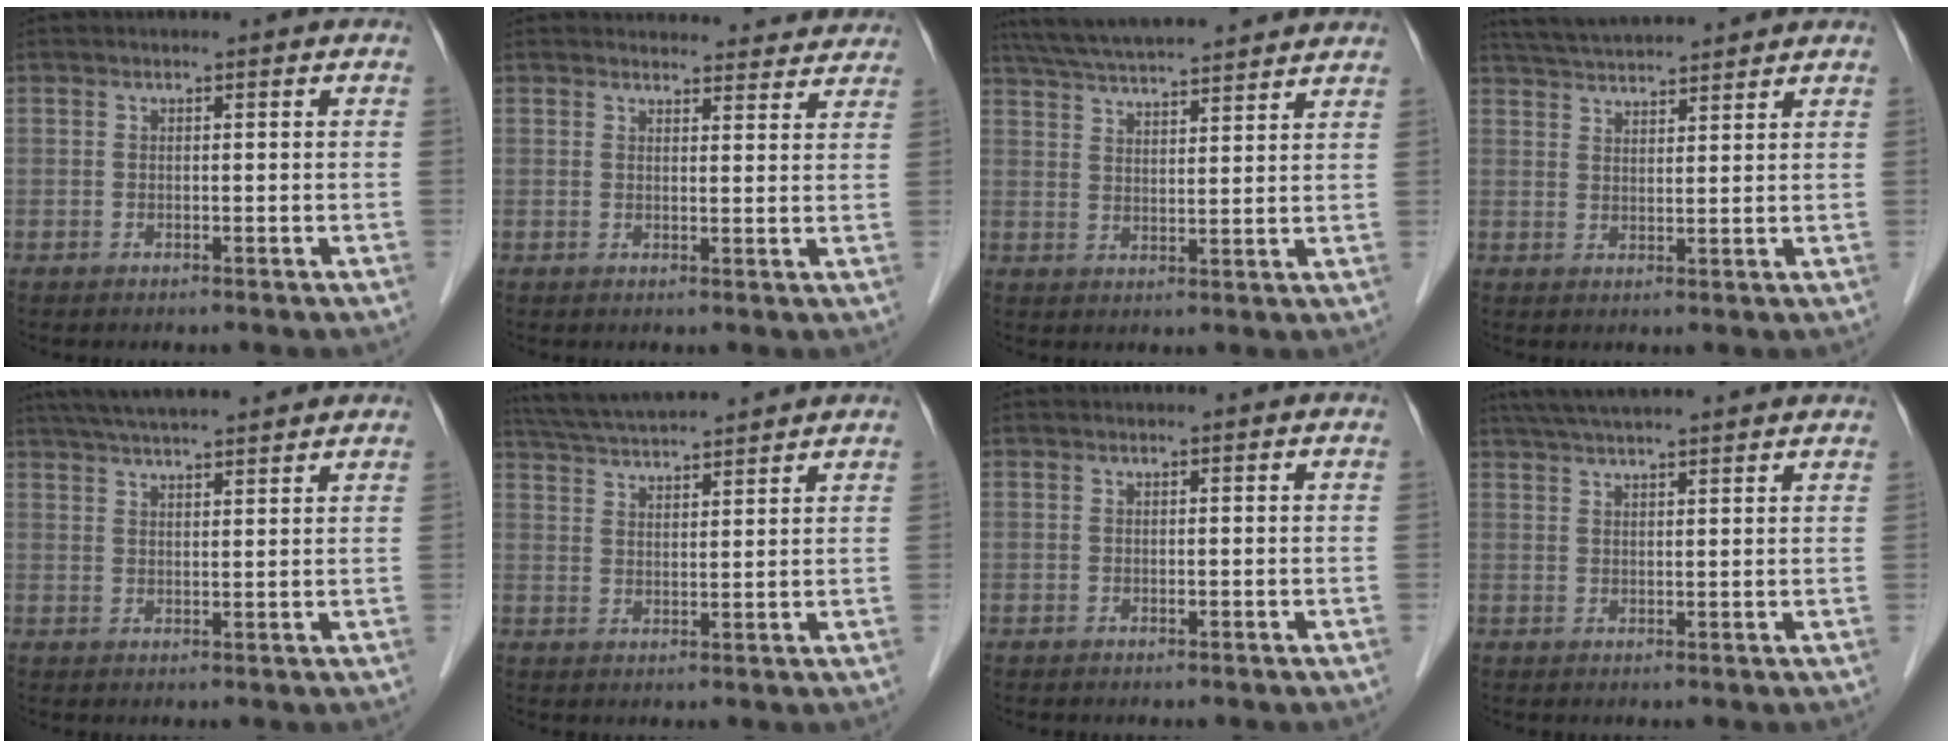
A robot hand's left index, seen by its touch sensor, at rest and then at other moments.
{"total": 10.8, "force": [10.5, 2.6, 1.0], "torque": [0.021, 0.007, 0.101]}
{"total": 16.3, "force": [14.7, 1.4, 6.9], "torque": [-0.122, 0.042, 0.220]}
{"total": 9.7, "force": [9.2, 0.5, 3.2], "torque": [-0.064, 0.032, 0.147]}
{"total": 12.9, "force": [11.4, 1.2, 6.0], "torque": [-0.102, 0.036, 0.170]}
{"total": 11.6, "force": [10.8, 0.2, 4.3], "torque": [-0.085, 0.031, 0.172]}
{"total": 0.0}
{"total": 13.3, "force": [11.7, 0.6, 6.2], "torque": [-0.107, 0.044, 0.165]}